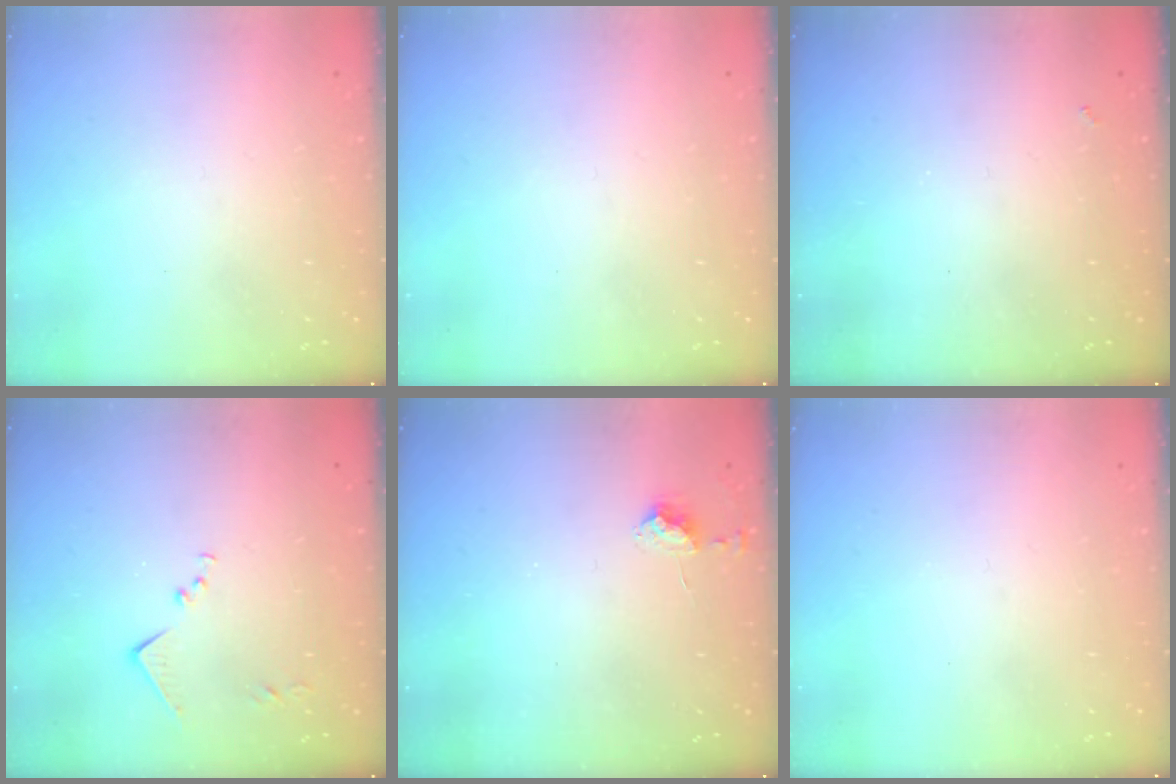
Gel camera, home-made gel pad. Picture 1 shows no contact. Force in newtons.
{"total": 0.0}
{"total": 1.6, "press": 1.6, "slide": 0.4}
{"total": 8.2, "press": 8.2, "slide": 0.4}
{"total": 6.6, "press": 6.6, "slide": 0.9}
{"total": 0.0}